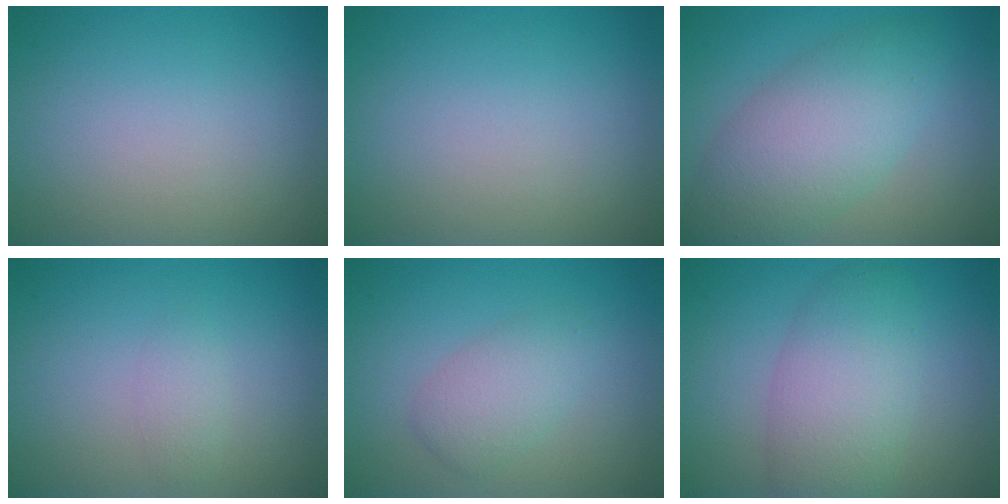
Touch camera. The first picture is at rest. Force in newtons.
{"total": 0.0}
{"total": 6.9, "press": 6.9, "slide": 0.1}
{"total": 1.1, "press": 1.1, "slide": 0.0}
{"total": 2.7, "press": 2.7, "slide": 0.1}
{"total": 5.6, "press": 5.6, "slide": 0.2}